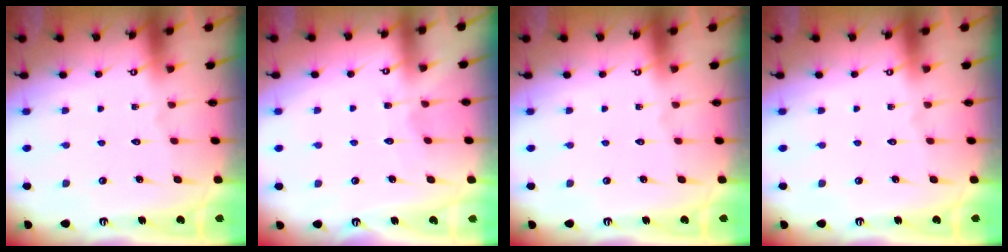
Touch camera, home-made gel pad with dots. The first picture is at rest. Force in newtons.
{"total": 3.6, "press": 3.6, "slide": 0.4}
{"total": 0.0}
{"total": 0.0}